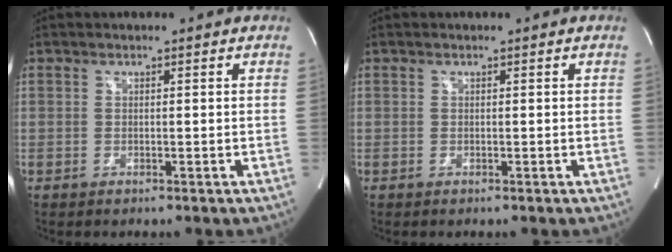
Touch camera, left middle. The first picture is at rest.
{"total": 0.0}